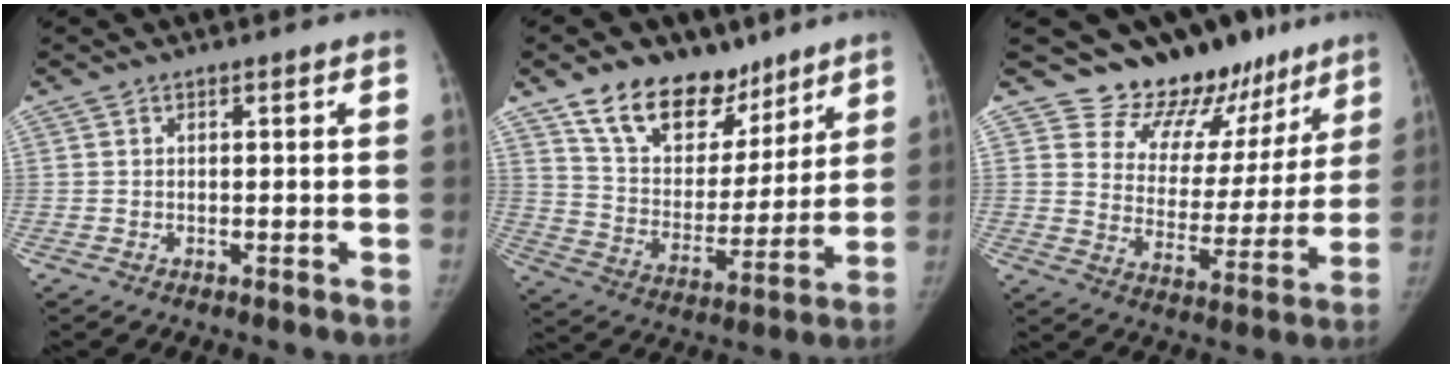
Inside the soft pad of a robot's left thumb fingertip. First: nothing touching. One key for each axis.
{"total": 18.0, "fx": 12.3, "fy": 10.9, "fz": 7.3, "tx": -0.062, "ty": -0.065, "tz": 0.213}
{"total": 15.0, "fx": 12.7, "fy": 7.5, "fz": 2.8, "tx": 0.025, "ty": -0.106, "tz": 0.177}